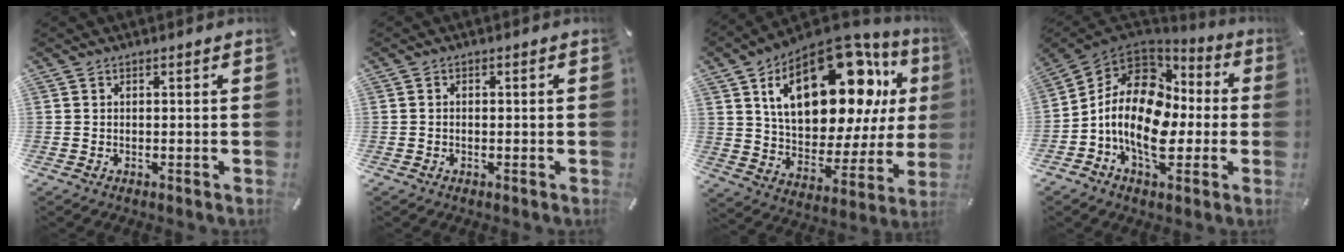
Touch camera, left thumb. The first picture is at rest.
{"total": 0.8, "force": [-0.3, 0.5, 0.4], "torque": [-0.008, 0.002, -0.007]}
{"total": 26.1, "force": [11.0, 14.0, 19.1], "torque": [-0.288, -0.064, 0.186]}
{"total": 17.2, "force": [-3.2, 12.1, 11.9], "torque": [-0.243, 0.016, -0.058]}